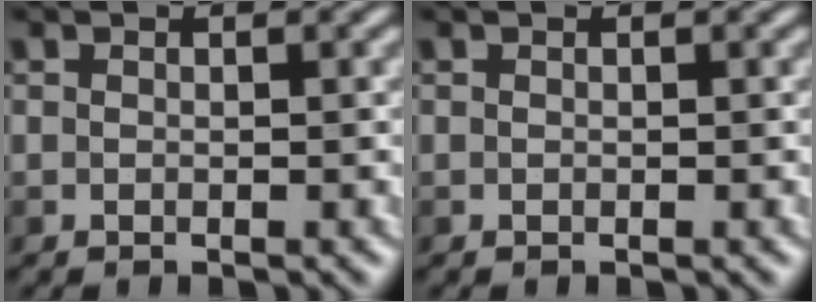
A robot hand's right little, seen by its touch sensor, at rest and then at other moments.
{"total": 0.0}